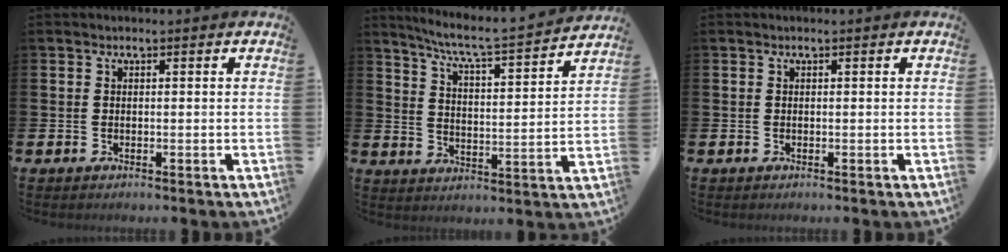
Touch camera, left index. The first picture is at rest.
{"total": 6.6, "force": [6.1, 0.3, 2.7], "torque": [-0.081, -0.045, 0.098]}
{"total": 0.0}